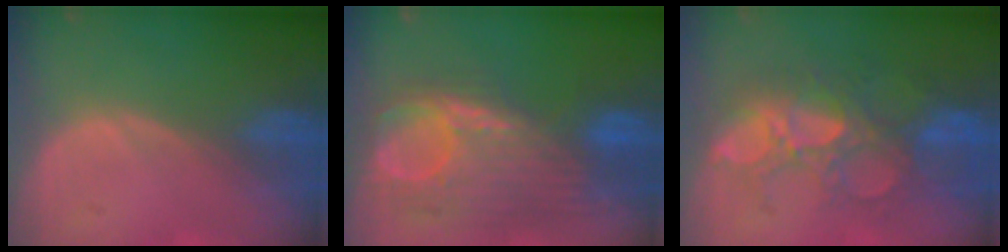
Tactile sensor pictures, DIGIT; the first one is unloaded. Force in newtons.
{"total": 11.0, "press": 10.4, "slide": 3.5}
{"total": 11.1, "press": 9.6, "slide": 5.5}